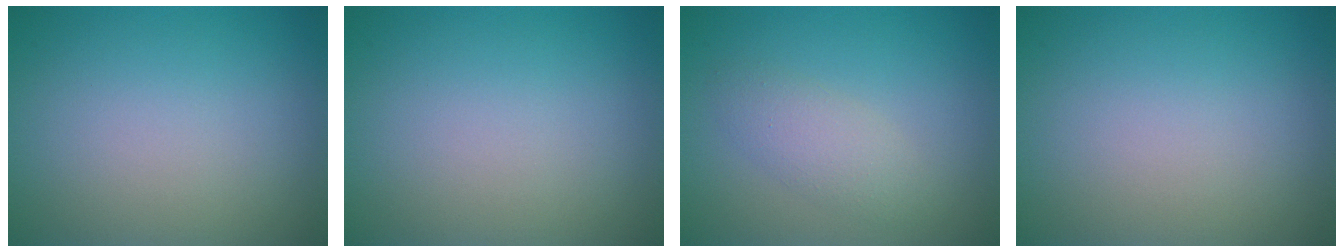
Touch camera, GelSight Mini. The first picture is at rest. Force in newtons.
{"total": 0.0}
{"total": 2.4, "press": 2.4, "slide": 0.1}
{"total": 0.0}